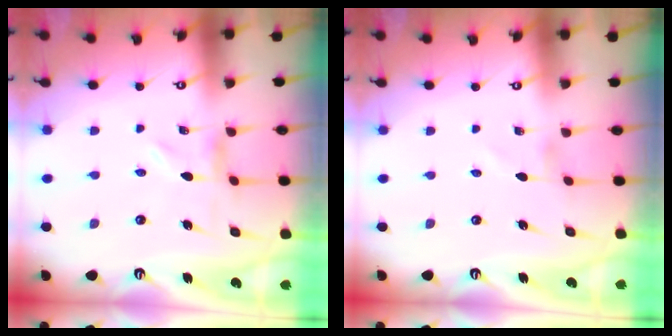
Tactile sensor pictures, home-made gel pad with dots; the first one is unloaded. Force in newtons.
{"total": 0.7, "press": 0.6, "slide": 0.1}